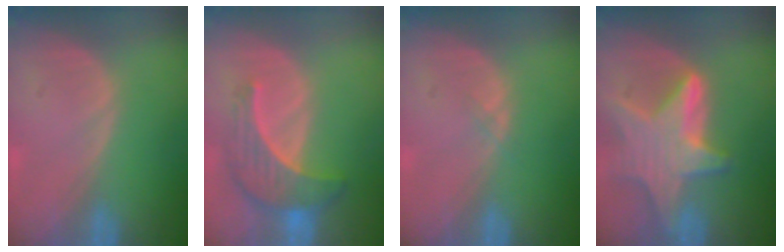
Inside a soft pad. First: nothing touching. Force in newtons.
{"total": 7.1, "press": 6.9, "slide": 1.8}
{"total": 0.6, "press": 0.5, "slide": 0.2}
{"total": 9.3, "press": 9.3, "slide": 0.7}